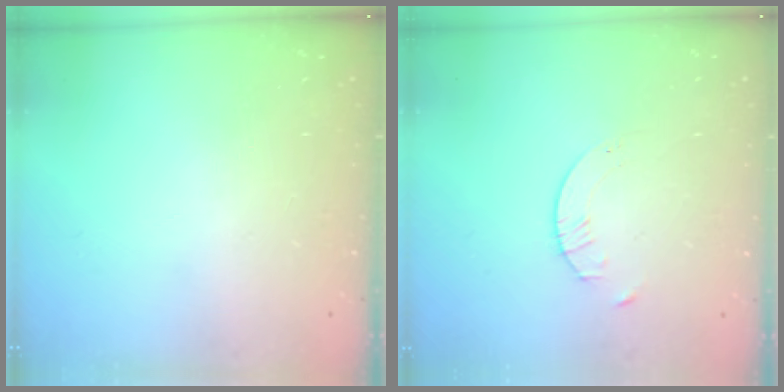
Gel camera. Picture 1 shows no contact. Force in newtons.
{"total": 1.6, "press": 1.6, "slide": 0.2}